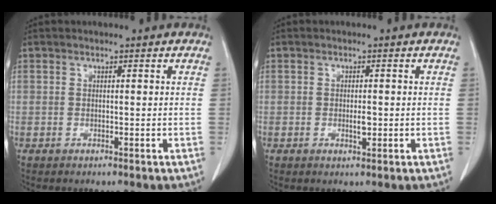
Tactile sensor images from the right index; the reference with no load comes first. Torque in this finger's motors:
{"motor_torque": [0.25, 0.19, 0.13, 0.02]}